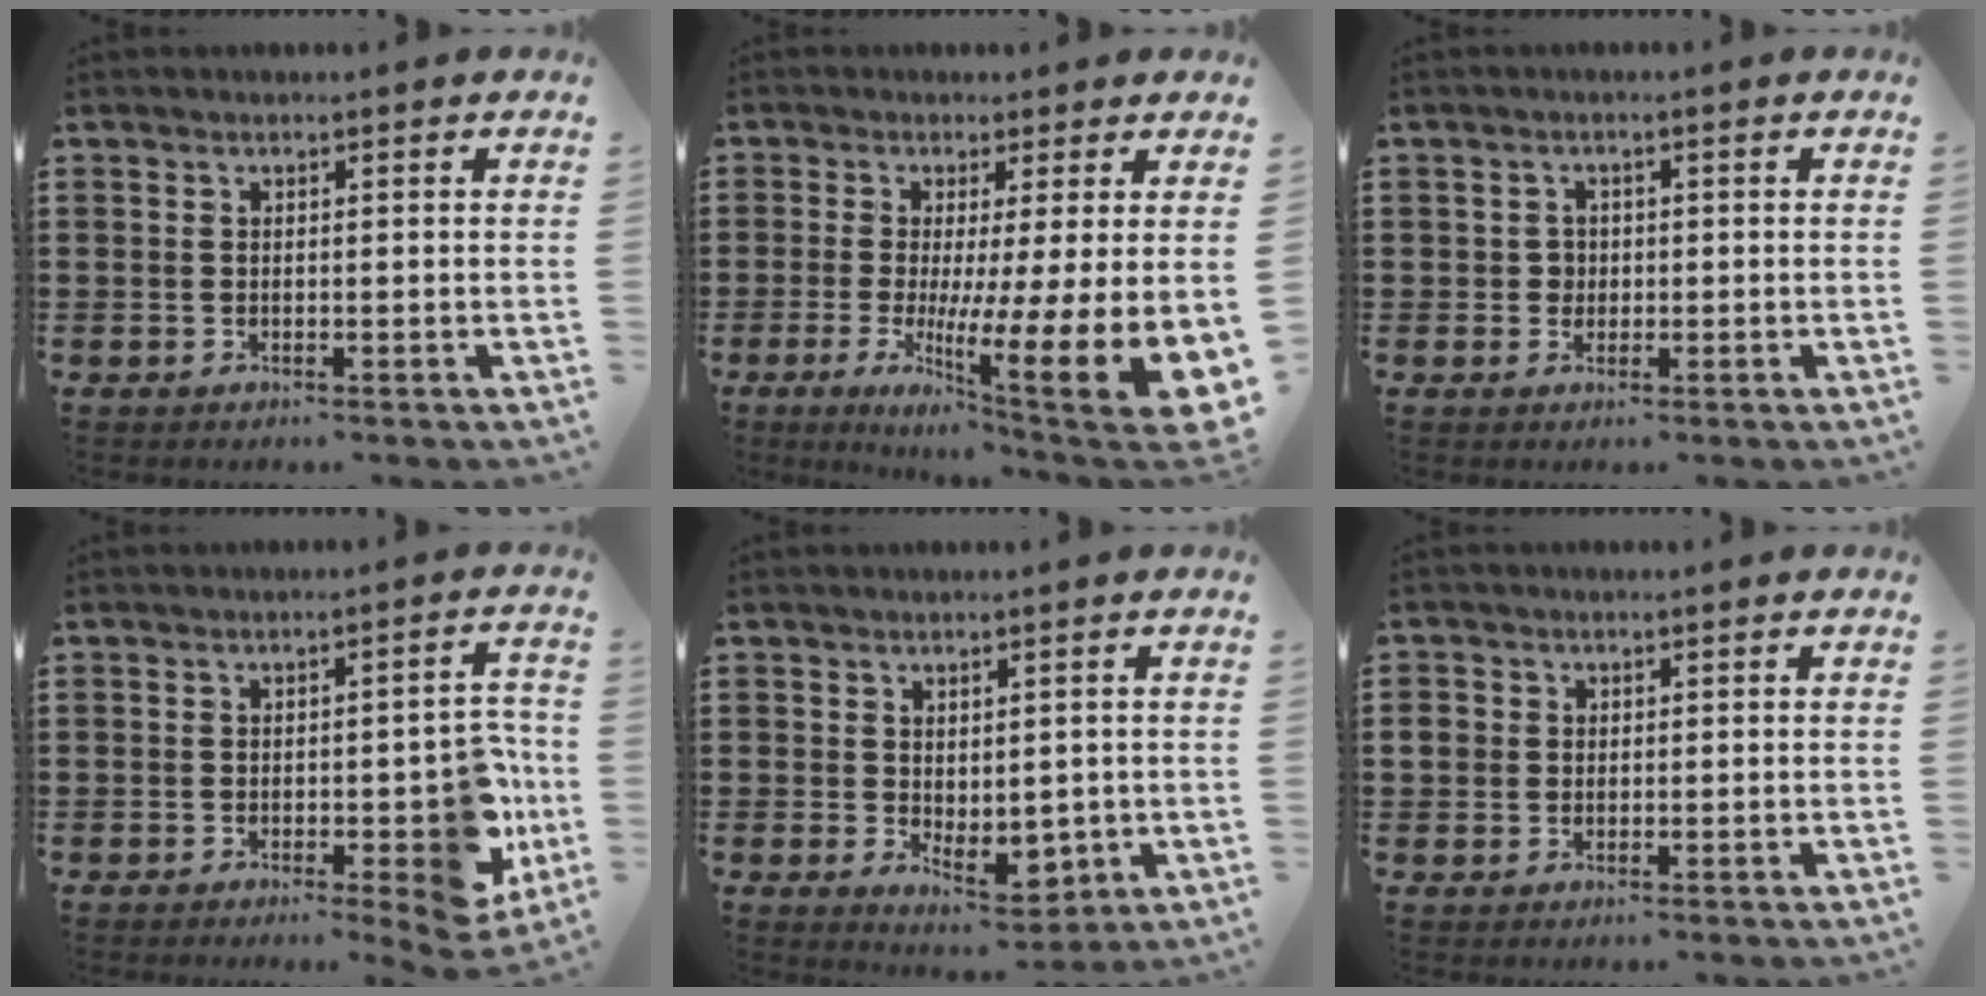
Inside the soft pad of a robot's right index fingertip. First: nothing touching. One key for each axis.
{"total": 7.8, "fx": -0.4, "fy": 1.4, "fz": 7.6, "tx": -0.107, "ty": -0.056, "tz": -0.008}
{"total": 1.7, "fx": 0.0, "fy": 1.6, "fz": 0.6, "tx": -0.016, "ty": 0.007, "tz": -0.002}
{"total": 7.7, "fx": -2.2, "fy": 2.5, "fz": 7.0, "tx": -0.079, "ty": -0.014, "tz": -0.033}
{"total": 4.0, "fx": 0.3, "fy": 2.9, "fz": 2.7, "tx": -0.037, "ty": 0.004, "tz": 0.008}
{"total": 1.9, "fx": 0.2, "fy": 1.8, "fz": 0.7, "tx": -0.019, "ty": 0.007, "tz": 0.002}